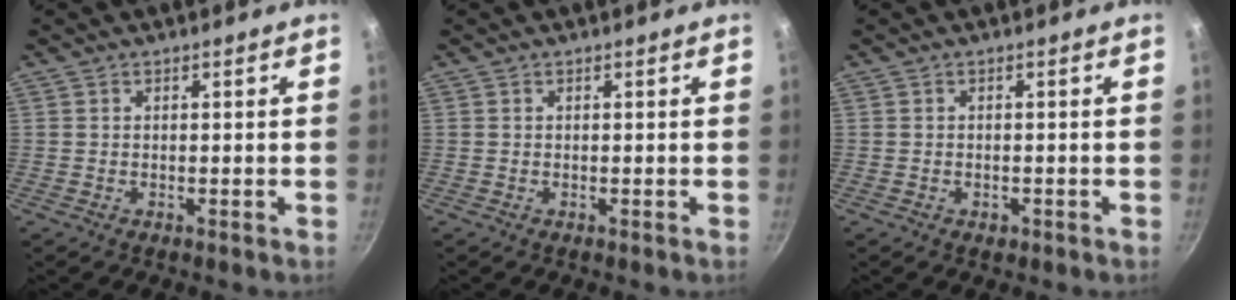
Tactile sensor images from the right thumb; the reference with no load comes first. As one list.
[{"total": 0.0}, {"total": 1.2, "force": [-0.6, 0.9, 0.6], "torque": [-0.009, 0.003, -0.005]}]